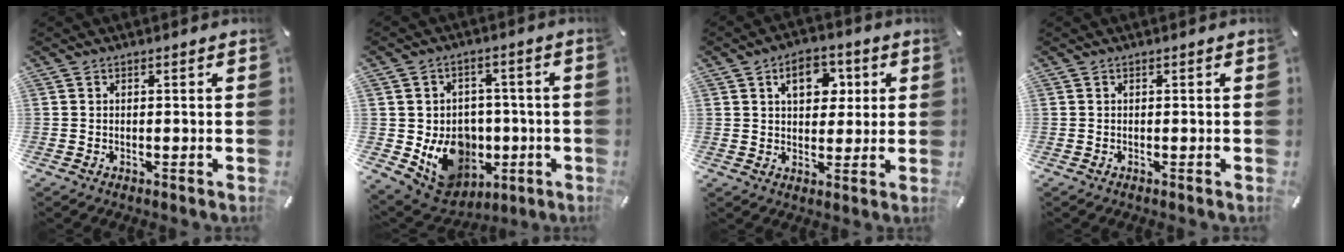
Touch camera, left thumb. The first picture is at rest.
{"total": 12.5, "force": [-2.3, 11.3, 4.9], "torque": [-0.089, -0.005, -0.023]}
{"total": 8.9, "force": [3.2, 6.1, 5.6], "torque": [-0.069, -0.004, 0.048]}
{"total": 0.0}